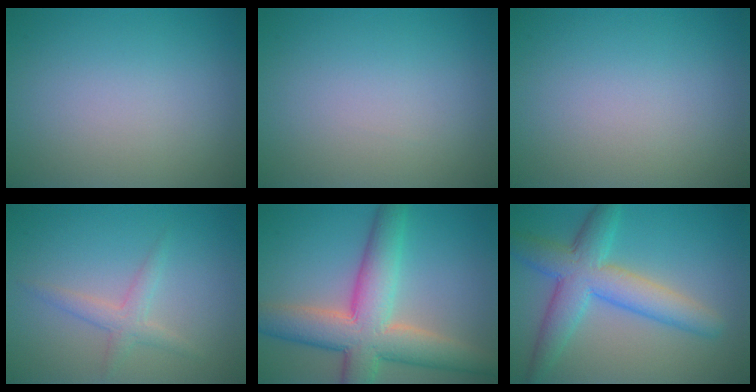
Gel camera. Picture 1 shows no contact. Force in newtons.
{"total": 0.0}
{"total": 0.0}
{"total": 2.0, "press": 2.0, "slide": 0.1}
{"total": 9.0, "press": 8.9, "slide": 0.7}
{"total": 6.3, "press": 6.3, "slide": 0.1}